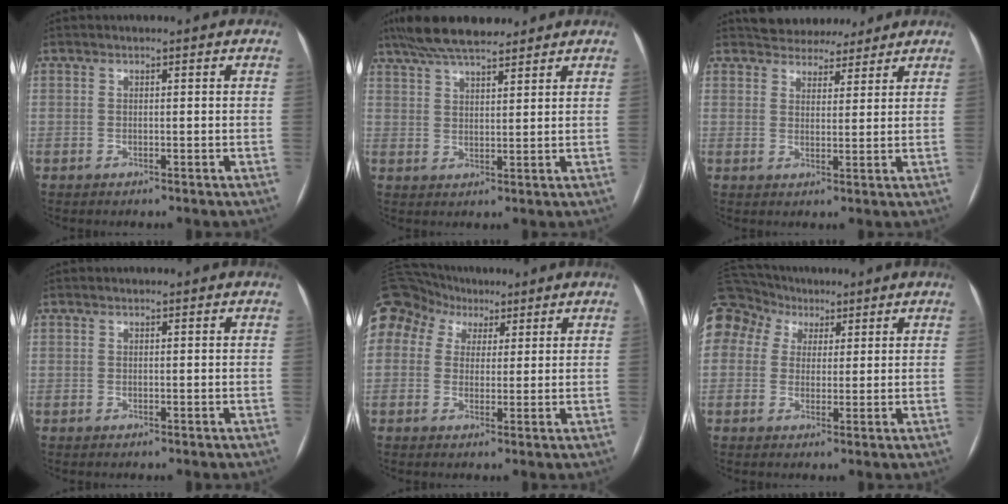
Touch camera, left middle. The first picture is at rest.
{"total": 11.4, "force": [9.5, 2.5, 5.8], "torque": [-0.109, 0.033, 0.161]}
{"total": 7.8, "force": [7.1, 2.9, 1.6], "torque": [-0.015, 0.010, 0.099]}
{"total": 0.0}
{"total": 20.6, "force": [10.6, 15.8, 7.8], "torque": [-0.251, 0.103, 0.204]}
{"total": 16.0, "force": [7.9, 12.8, 5.6], "torque": [-0.180, 0.092, 0.157]}